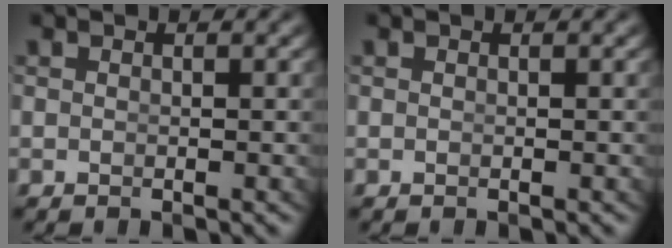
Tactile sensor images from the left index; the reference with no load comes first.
{"total": 0.0}